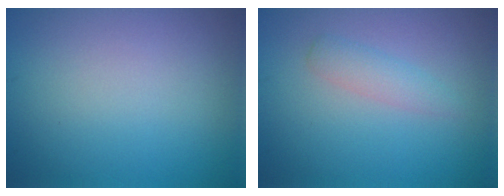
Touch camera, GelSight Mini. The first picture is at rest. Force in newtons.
{"total": 1.7, "press": 1.7, "slide": 0.1}